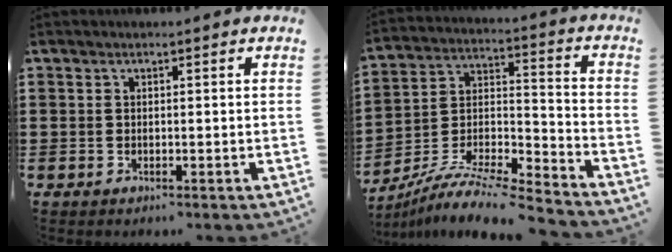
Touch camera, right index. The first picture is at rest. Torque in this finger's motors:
{"motor_torque": [1.05, 1.09, -0.03, -0.01]}